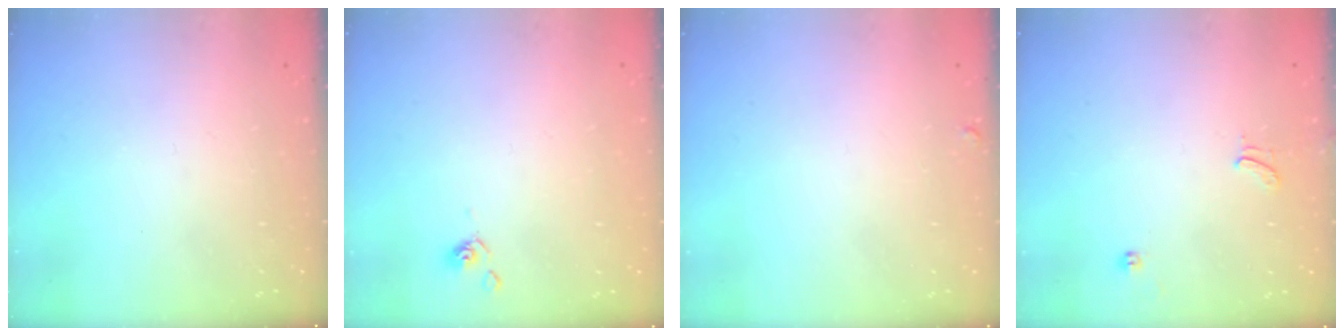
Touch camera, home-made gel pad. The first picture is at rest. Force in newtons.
{"total": 2.4, "press": 2.4, "slide": 0.3}
{"total": 0.0}
{"total": 1.5, "press": 1.2, "slide": 1.0}